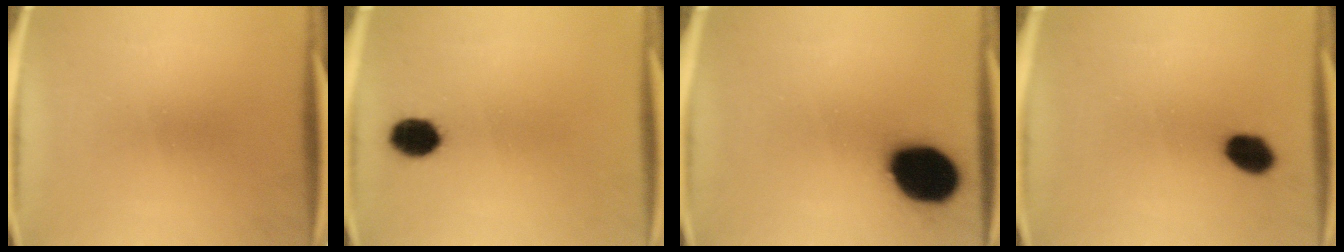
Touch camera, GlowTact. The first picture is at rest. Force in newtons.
{"total": 6.3}
{"total": 18.7}
{"total": 5.9}